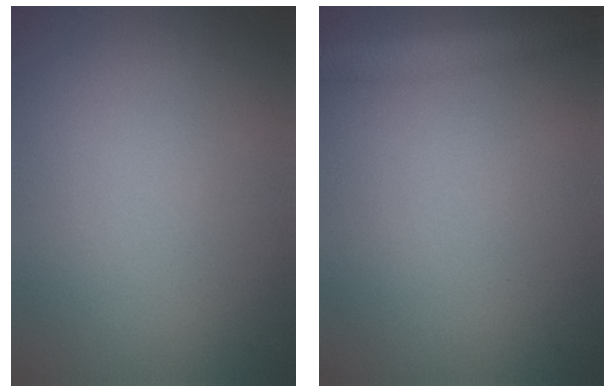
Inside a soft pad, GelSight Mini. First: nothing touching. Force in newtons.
{"total": 2.8, "press": 2.8, "slide": 0.1}